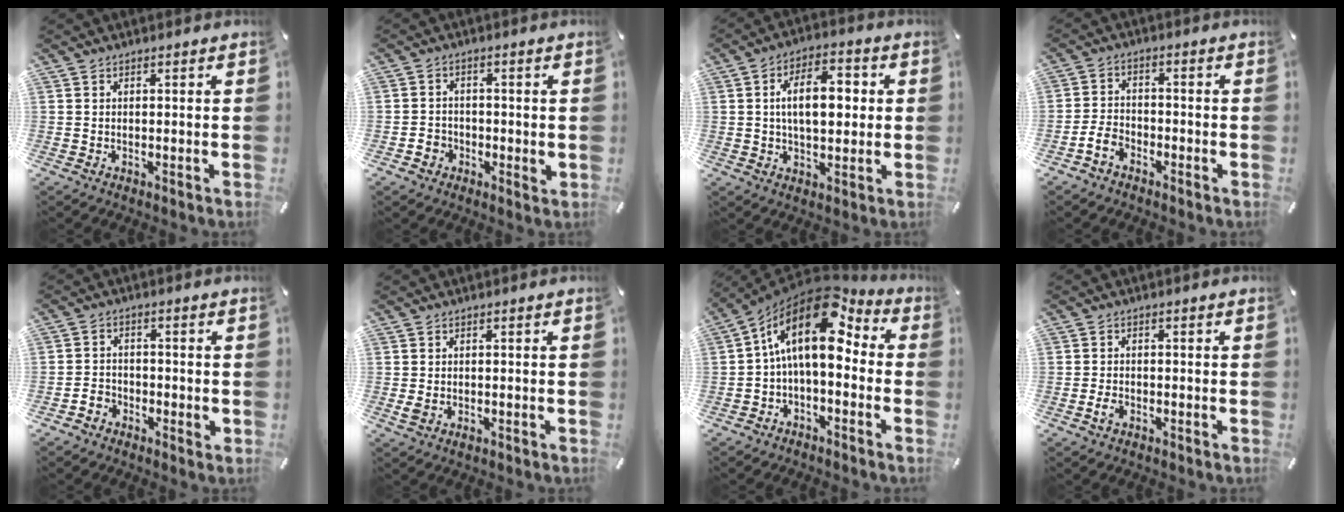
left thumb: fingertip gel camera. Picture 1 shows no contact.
{"total": 3.7, "force": [-1.3, 3.2, 1.3], "torque": [-0.020, 0.006, -0.024]}
{"total": 11.3, "force": [1.2, 6.5, 9.2], "torque": [-0.140, 0.003, 0.013]}
{"total": 4.7, "force": [-3.0, 3.1, 1.9], "torque": [-0.036, 0.016, -0.056]}
{"total": 3.5, "force": [-2.1, 2.6, 1.2], "torque": [-0.020, 0.011, -0.040]}
{"total": 1.5, "force": [-0.4, 1.0, 1.0], "torque": [-0.023, -0.002, -0.007]}
{"total": 16.3, "force": [4.0, 8.8, 13.1], "torque": [-0.246, -0.030, 0.058]}
{"total": 2.1, "force": [-1.0, 1.2, 1.3], "torque": [-0.029, 0.004, -0.021]}